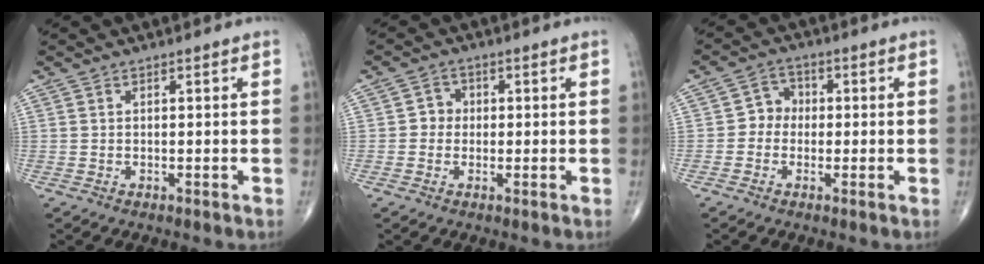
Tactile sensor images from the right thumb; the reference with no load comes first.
{"total": 2.7, "force": [-0.2, 2.6, 0.9], "torque": [0.006, 0.009, -0.010]}
{"total": 3.9, "force": [-0.6, 3.5, 1.6], "torque": [-0.003, 0.015, -0.023]}